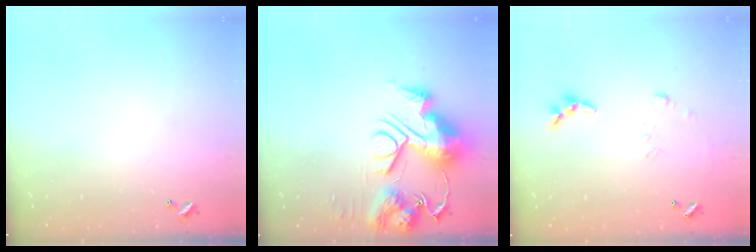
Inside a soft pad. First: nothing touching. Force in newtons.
{"total": 14.3, "press": 14.2, "slide": 1.6}
{"total": 6.2, "press": 6.2, "slide": 0.4}